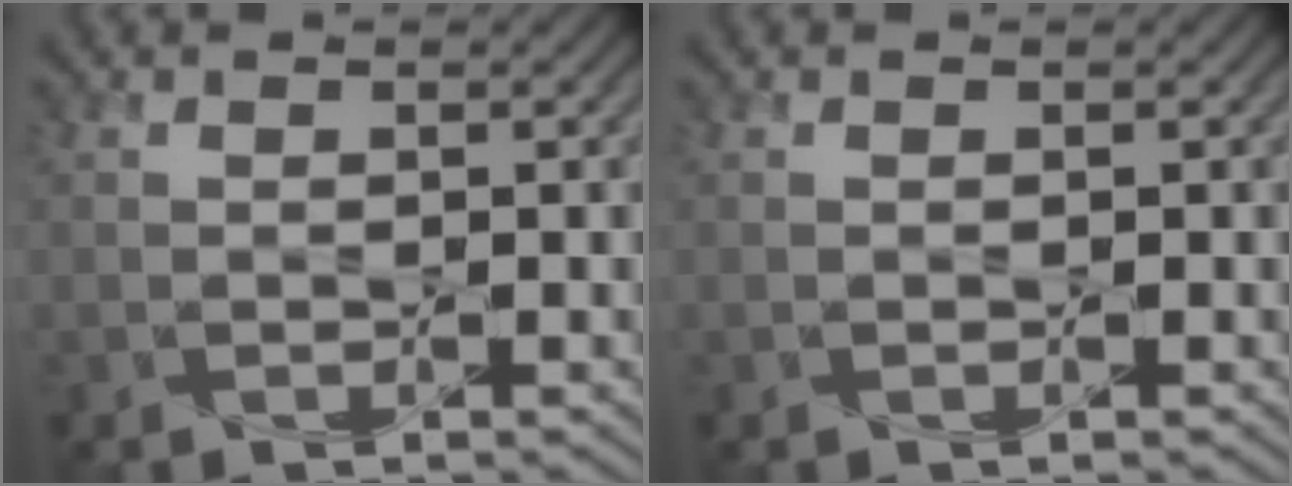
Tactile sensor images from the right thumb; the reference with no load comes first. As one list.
[{"total": 0.0}]